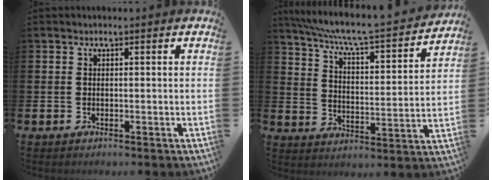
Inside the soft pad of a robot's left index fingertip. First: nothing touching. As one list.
[{"total": 7.3, "force": [6.7, 0.3, 2.9], "torque": [-0.081, -0.055, 0.109]}]